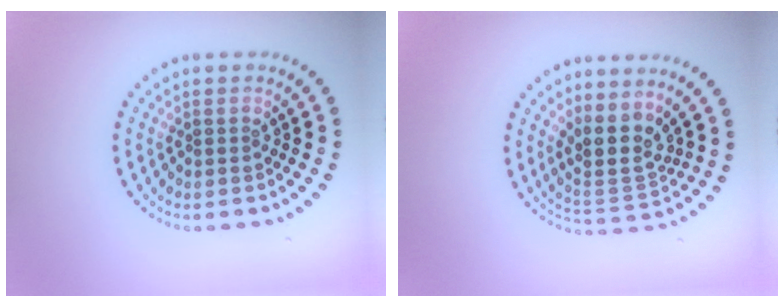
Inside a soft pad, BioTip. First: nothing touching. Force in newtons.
{"total": 3.8, "press": 3.0, "slide": 2.4}